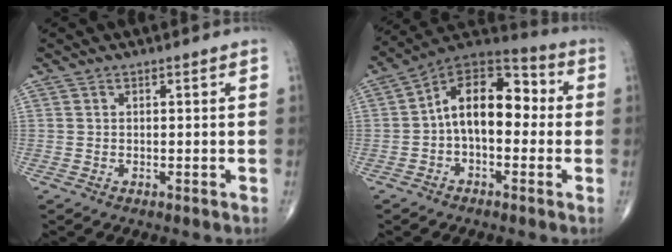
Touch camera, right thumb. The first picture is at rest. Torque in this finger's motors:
{"motor_torque": [0.12, 0.43, 0.88, -0.33, 0.13]}